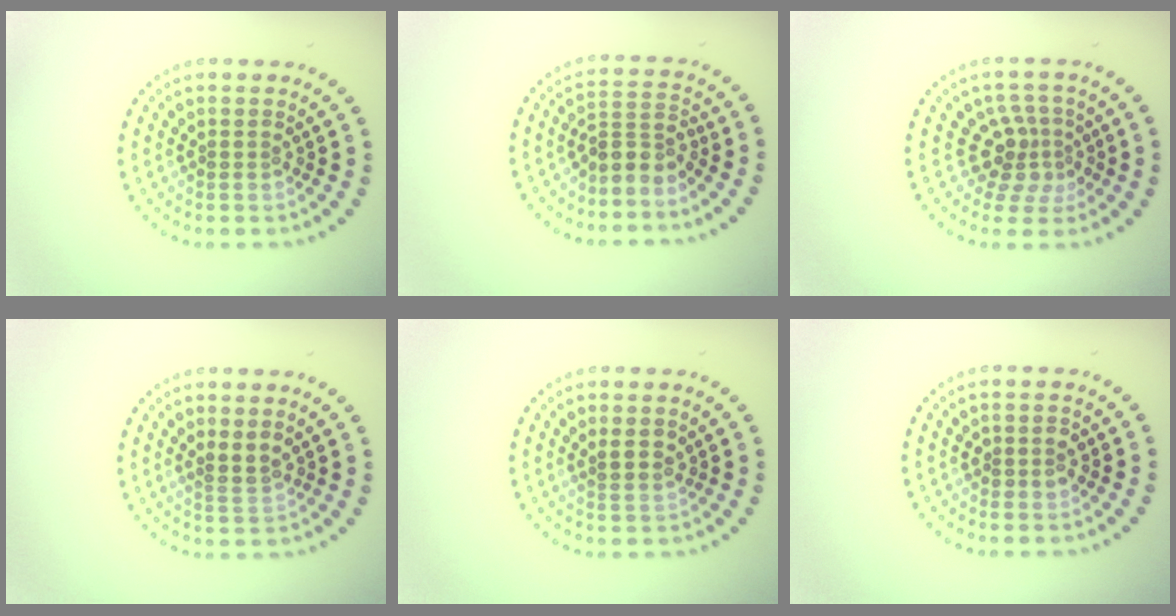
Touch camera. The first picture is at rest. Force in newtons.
{"total": 2.6, "press": 1.9, "slide": 1.8}
{"total": 3.2, "press": 2.3, "slide": 2.3}
{"total": 1.9, "press": 1.7, "slide": 0.9}
{"total": 1.4, "press": 1.2, "slide": 0.6}
{"total": 1.4, "press": 1.3, "slide": 0.3}